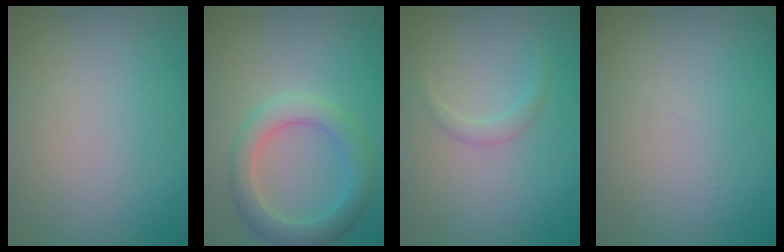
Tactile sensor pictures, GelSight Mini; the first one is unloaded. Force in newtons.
{"total": 4.0, "press": 4.0, "slide": 0.1}
{"total": 1.2, "press": 1.2, "slide": 0.1}
{"total": 0.0}